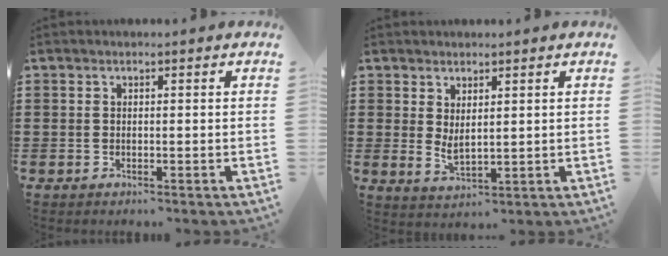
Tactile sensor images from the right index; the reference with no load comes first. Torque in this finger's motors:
{"motor_torque": [0.79, 1.35, 0.05, 0.01]}